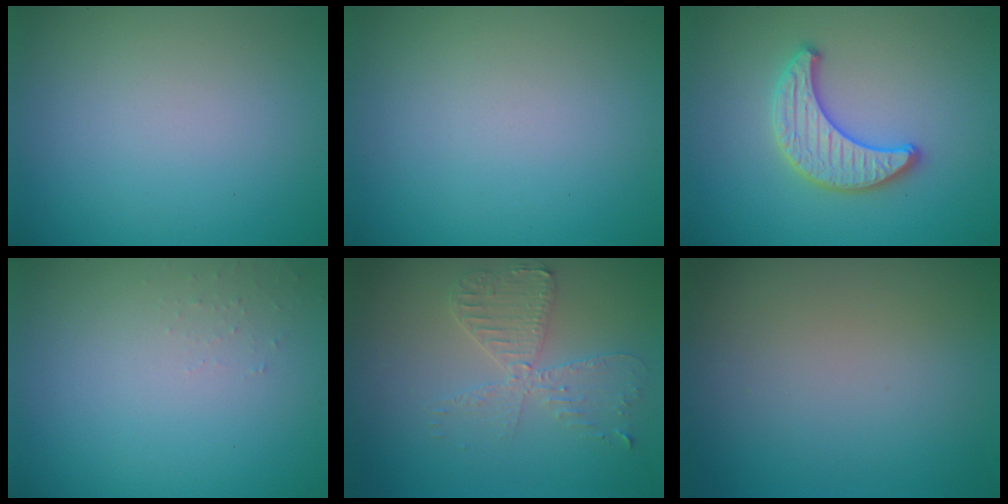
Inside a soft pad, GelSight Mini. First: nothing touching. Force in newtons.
{"total": 0.0}
{"total": 3.4, "press": 3.4, "slide": 0.2}
{"total": 0.7, "press": 0.7, "slide": 0.1}
{"total": 3.7, "press": 3.2, "slide": 1.9}
{"total": 0.0}